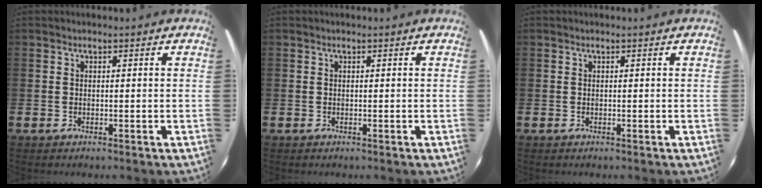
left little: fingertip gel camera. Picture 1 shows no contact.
{"total": 0.0}
{"total": 0.0}